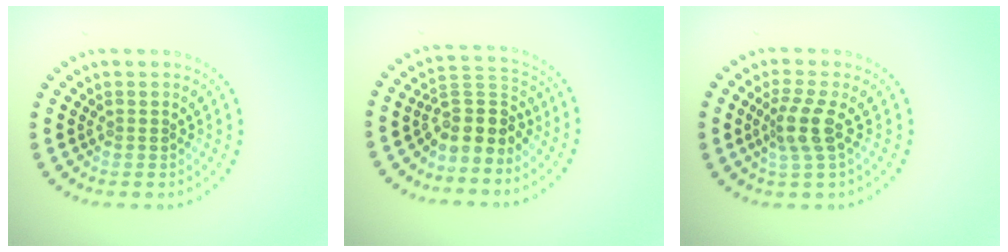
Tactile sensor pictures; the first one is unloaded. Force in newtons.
{"total": 3.9, "press": 3.2, "slide": 2.3}
{"total": 2.7, "press": 2.1, "slide": 1.7}